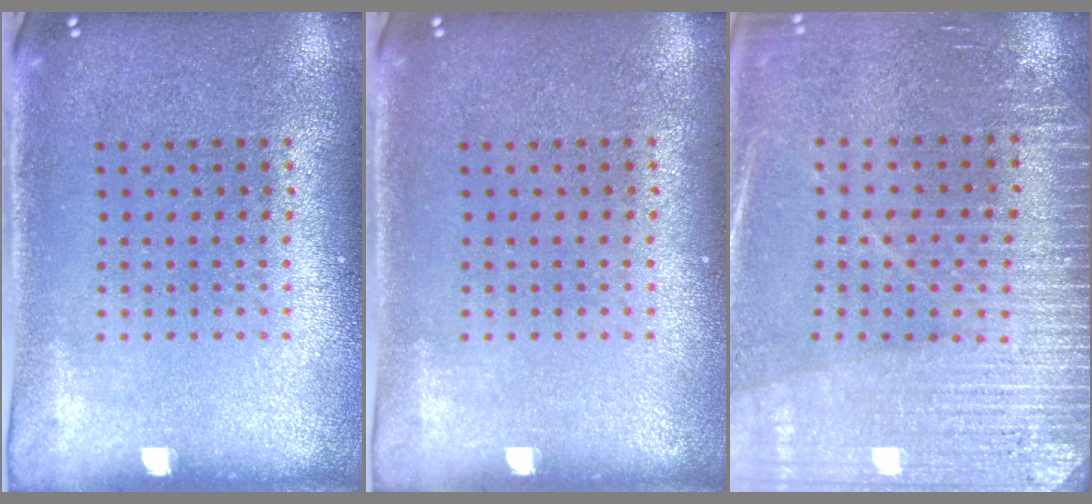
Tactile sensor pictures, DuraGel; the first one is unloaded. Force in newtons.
{"total": 0.0}
{"total": 3.1, "press": 3.0, "slide": 0.2}